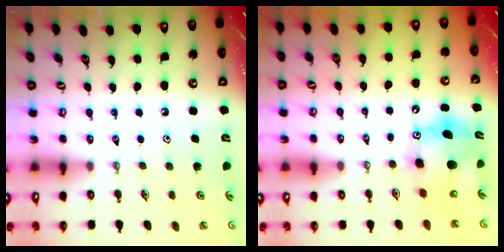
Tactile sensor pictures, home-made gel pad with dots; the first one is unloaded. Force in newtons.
{"total": 10.3, "press": 10.0, "slide": 2.4}